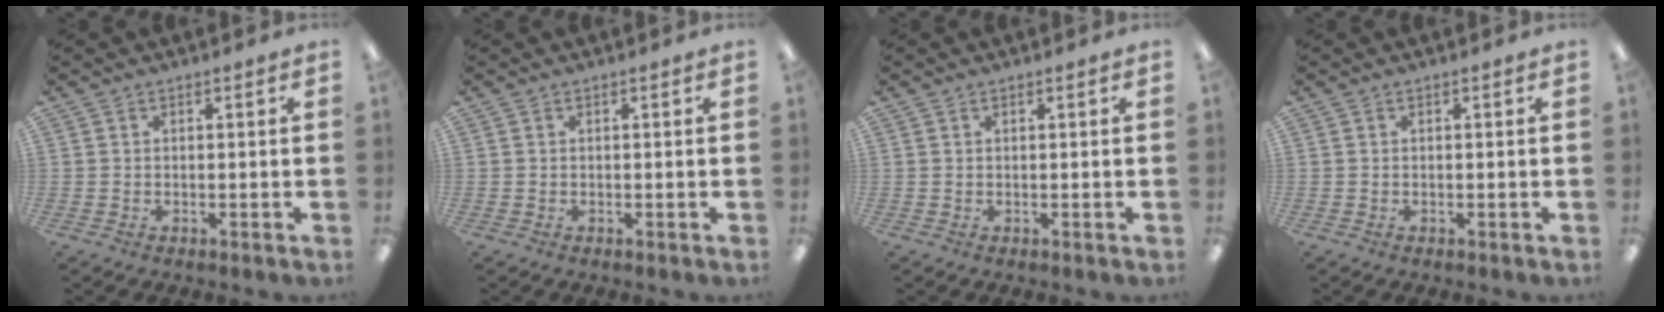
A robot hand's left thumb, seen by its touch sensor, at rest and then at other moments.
{"total": 0.0}
{"total": 0.5, "force": [0.4, 0.2, 0.2], "torque": [-0.004, 0.003, 0.007]}
{"total": 0.0}